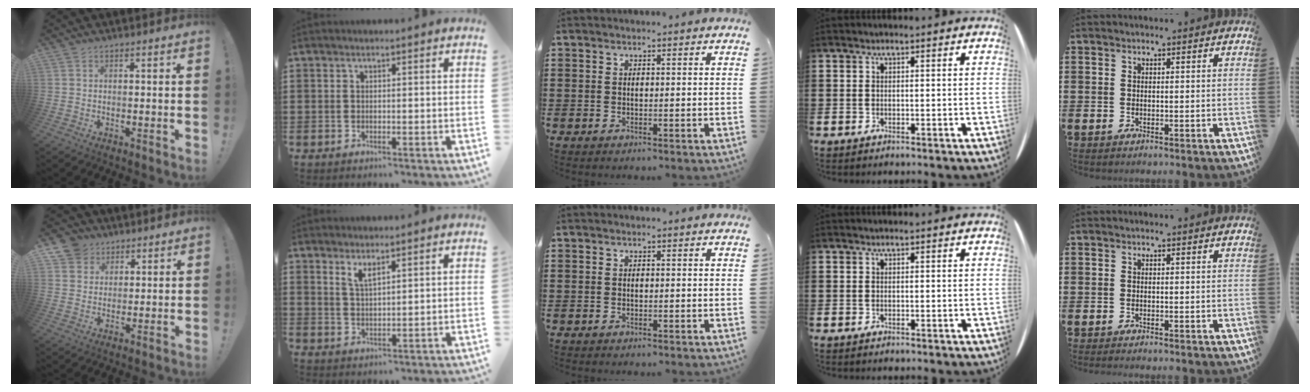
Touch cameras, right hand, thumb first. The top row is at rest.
{"thumb": {"total": 6.3, "force": [3.7, 5.1, 0.7], "torque": [-0.006, -0.026, 0.072]}, "index": {"total": 2.7, "force": [1.9, 0.7, 1.7], "torque": [-0.037, 0.003, 0.034]}}